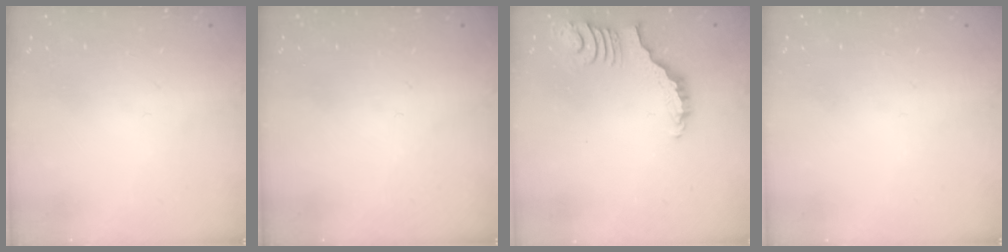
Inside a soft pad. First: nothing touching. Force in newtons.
{"total": 0.0}
{"total": 4.0, "press": 3.9, "slide": 0.7}
{"total": 0.0}